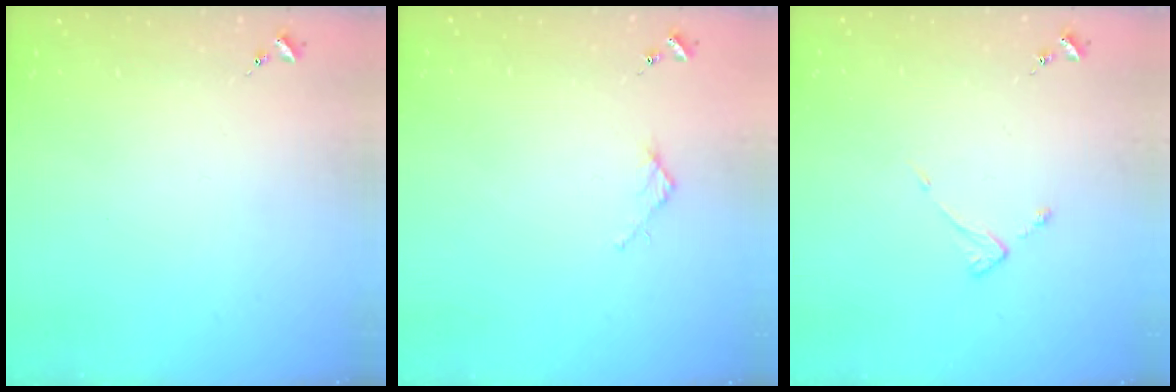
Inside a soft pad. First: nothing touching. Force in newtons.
{"total": 2.7, "press": 2.7, "slide": 0.3}
{"total": 2.6, "press": 2.6, "slide": 0.3}